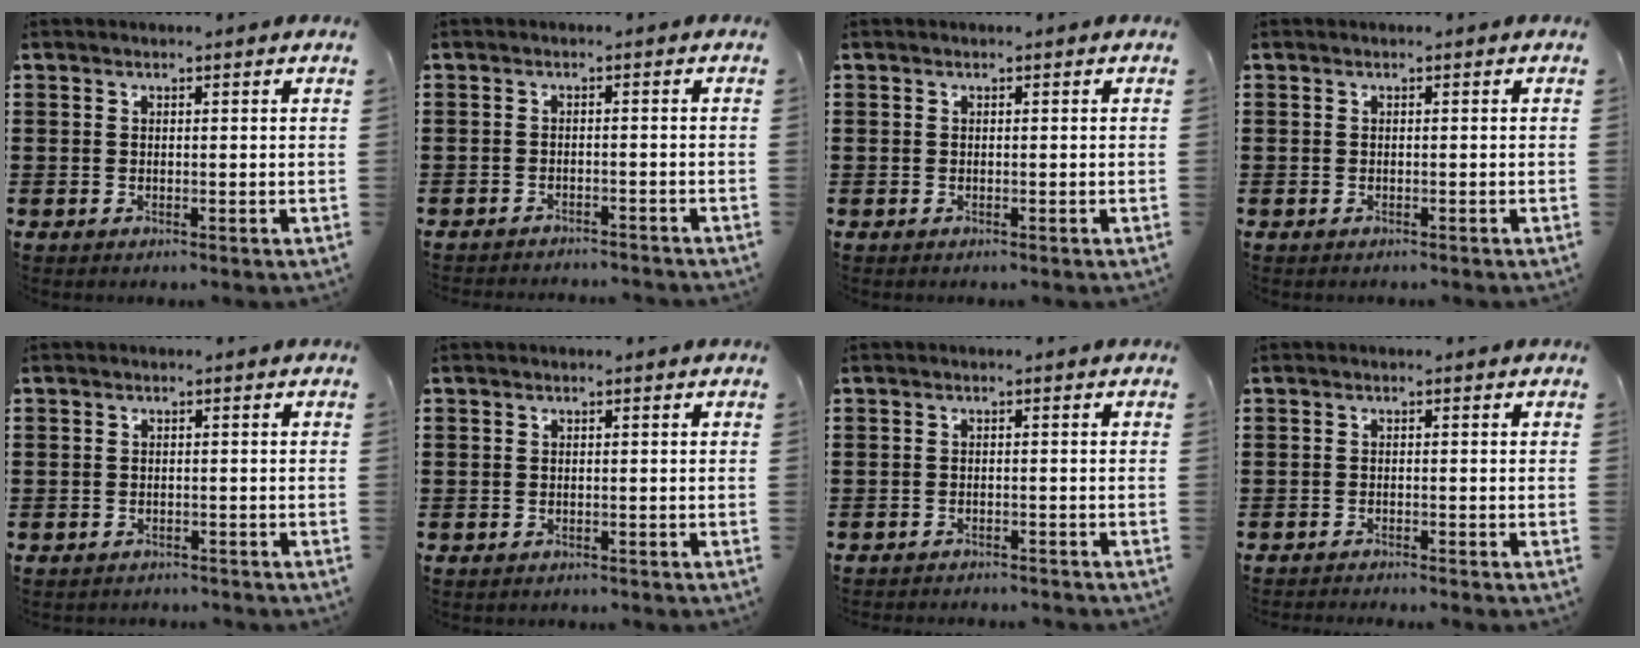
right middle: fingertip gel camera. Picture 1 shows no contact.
{"total": 1.8, "force": [-1.8, 0.0, 0.0], "torque": [-0.006, 0.001, -0.038]}
{"total": 0.0}
{"total": 0.0}
{"total": 1.4, "force": [-1.3, 0.3, -0.2], "torque": [0.000, 0.002, -0.031]}
{"total": 0.7, "force": [-0.6, 0.3, -0.1], "torque": [0.000, 0.002, -0.013]}
{"total": 1.6, "force": [-1.6, 0.0, 0.0], "torque": [-0.006, 0.001, -0.033]}
{"total": 1.3, "force": [-1.2, -0.2, 0.1], "torque": [-0.004, 0.001, -0.024]}